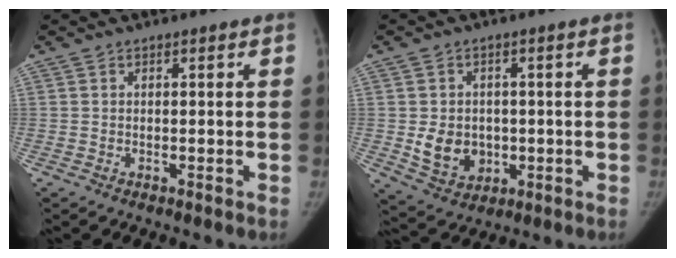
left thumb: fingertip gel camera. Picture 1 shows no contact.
{"total": 7.7, "force": [-0.7, 6.5, 4.2], "torque": [-0.044, -0.003, 0.006]}